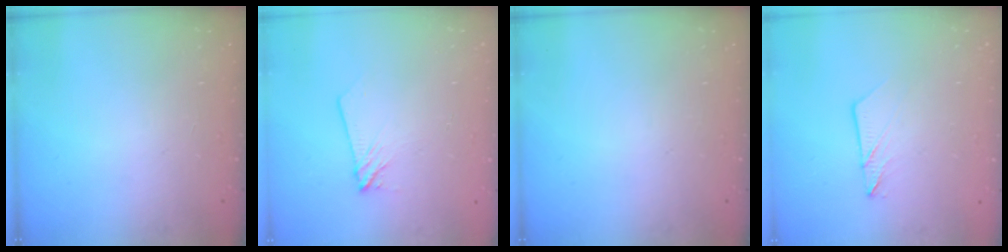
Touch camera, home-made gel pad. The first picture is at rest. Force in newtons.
{"total": 4.6, "press": 4.6, "slide": 0.5}
{"total": 0.0}
{"total": 5.8, "press": 5.8, "slide": 0.7}